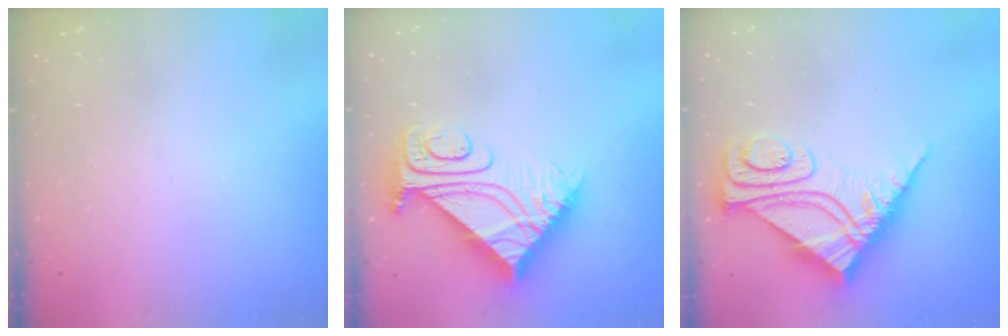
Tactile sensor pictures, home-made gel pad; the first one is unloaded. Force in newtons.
{"total": 12.1, "press": 12.1, "slide": 0.8}
{"total": 10.9, "press": 10.9, "slide": 1.3}